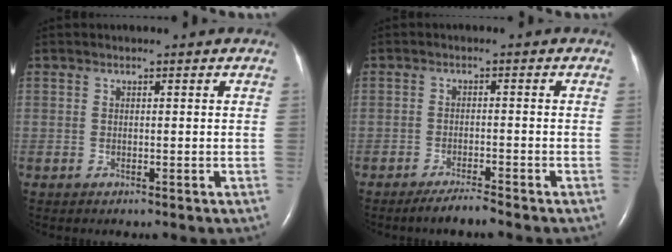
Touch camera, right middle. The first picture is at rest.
{"total": 3.0, "force": [-2.7, -0.3, 1.4], "torque": [-0.033, -0.010, -0.051]}